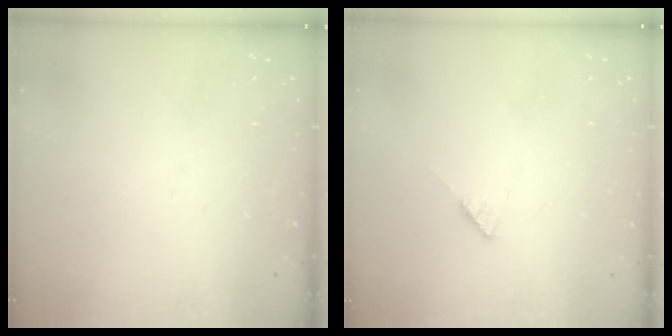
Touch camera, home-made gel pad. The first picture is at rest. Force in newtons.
{"total": 3.0, "press": 3.0, "slide": 0.2}